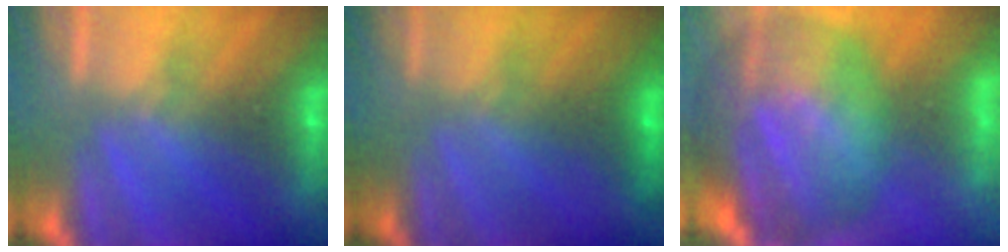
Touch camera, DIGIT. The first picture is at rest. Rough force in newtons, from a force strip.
{"total": 1.2}
{"total": 9.2}